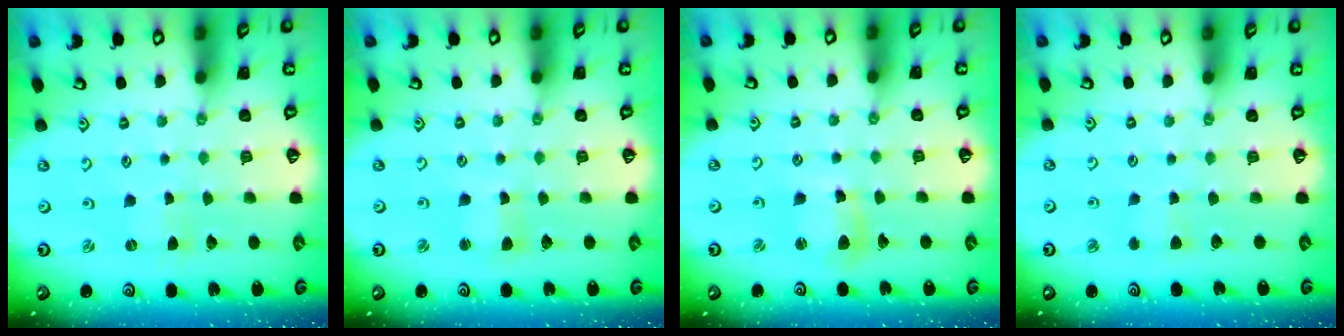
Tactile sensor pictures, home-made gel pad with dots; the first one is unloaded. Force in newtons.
{"total": 2.6, "press": 2.5, "slide": 0.3}
{"total": 7.2, "press": 7.2, "slide": 1.0}
{"total": 3.8, "press": 3.8, "slide": 0.5}